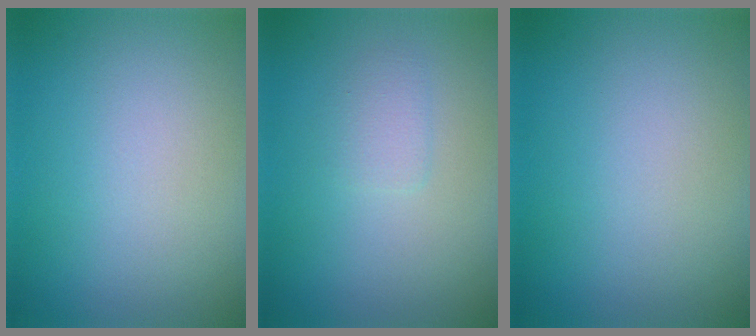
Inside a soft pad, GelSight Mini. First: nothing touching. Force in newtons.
{"total": 1.3, "press": 1.3, "slide": 0.1}
{"total": 0.0}